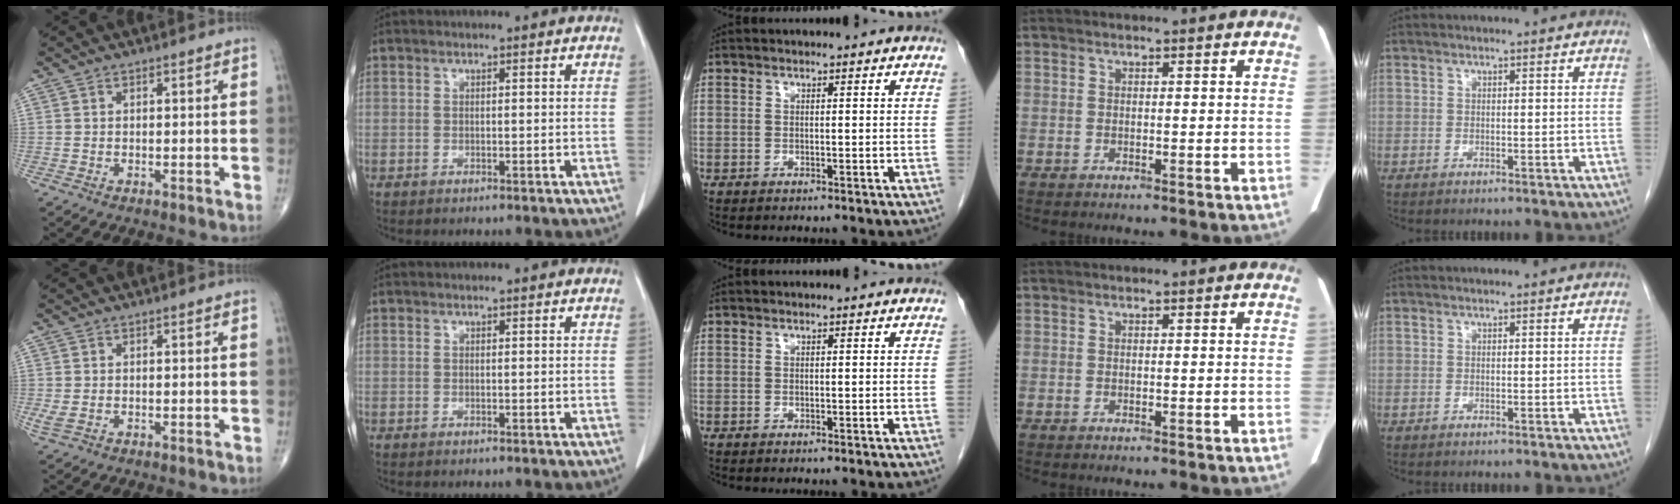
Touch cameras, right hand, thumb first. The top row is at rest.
{"thumb": {"total": 1.7, "force": [-0.2, 1.1, 1.3], "torque": [-0.040, 0.004, -0.001]}}